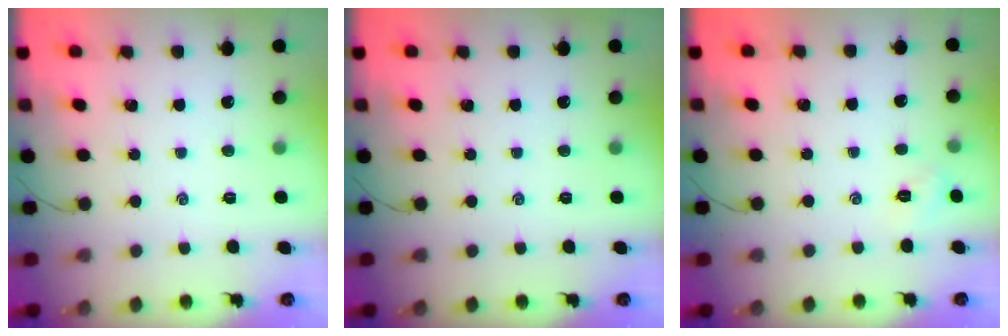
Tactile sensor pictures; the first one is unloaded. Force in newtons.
{"total": 0.0}
{"total": 2.4, "press": 2.3, "slide": 0.7}